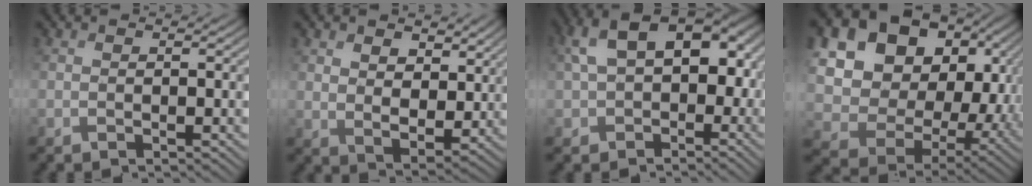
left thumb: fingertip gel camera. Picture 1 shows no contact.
{"total": 6.5, "force": [3.6, 4.0, 3.7], "torque": [-0.092, -0.015, 0.067]}
{"total": 13.2, "force": [1.1, 9.3, 9.3], "torque": [-0.172, -0.018, 0.030]}
{"total": 21.9, "force": [5.1, 17.5, 12.2], "torque": [-0.318, -0.034, 0.138]}